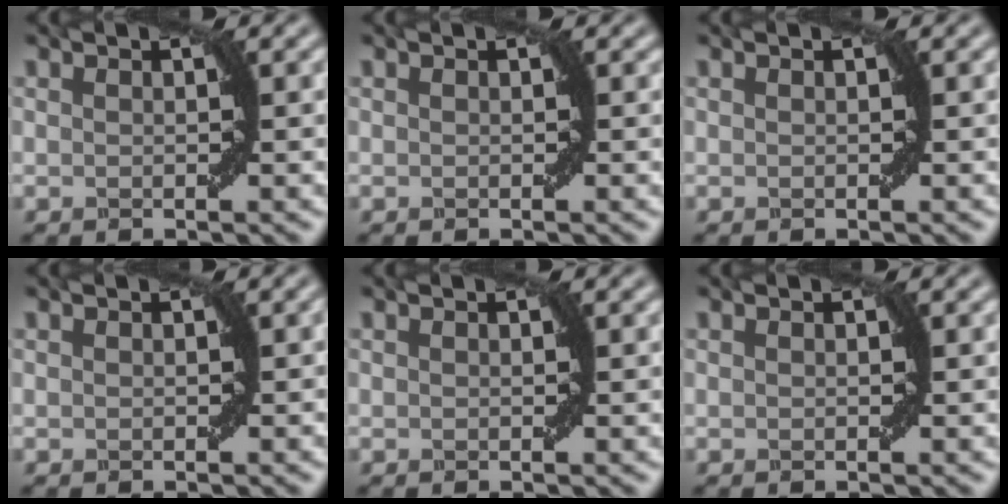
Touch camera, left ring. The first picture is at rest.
{"total": 0.0}
{"total": 0.0}
{"total": 0.0}
{"total": 0.0}
{"total": 0.0}